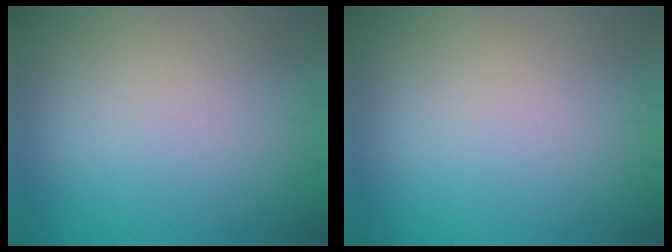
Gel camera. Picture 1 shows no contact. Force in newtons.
{"total": 0.0}